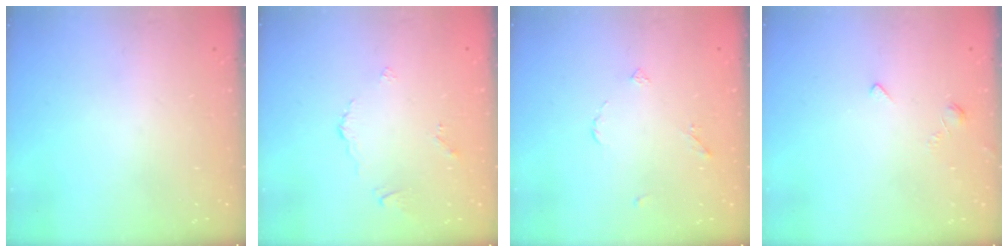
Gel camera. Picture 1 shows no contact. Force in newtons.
{"total": 2.8, "press": 2.7, "slide": 0.6}
{"total": 3.5, "press": 3.4, "slide": 0.6}
{"total": 1.6, "press": 1.5, "slide": 0.5}